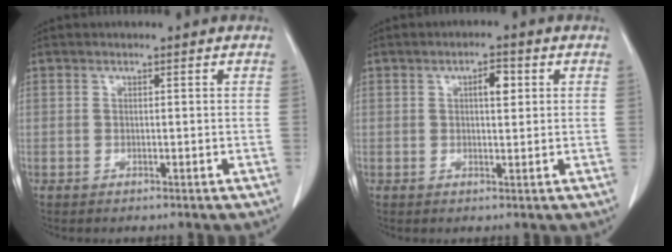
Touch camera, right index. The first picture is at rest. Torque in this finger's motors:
{"motor_torque": [0.02, 0.00, 0.06, 0.03]}